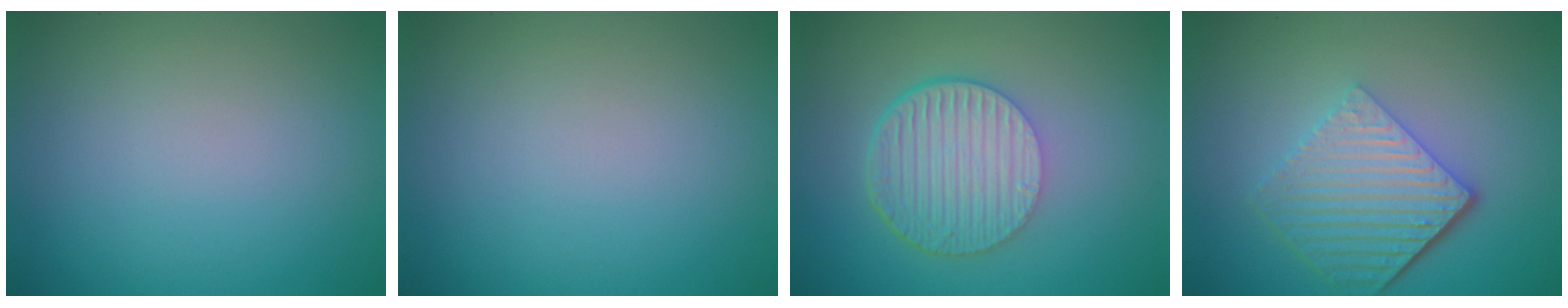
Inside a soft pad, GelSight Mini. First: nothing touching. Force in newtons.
{"total": 0.0}
{"total": 6.5, "press": 4.3, "slide": 4.8}
{"total": 5.8, "press": 4.2, "slide": 4.0}